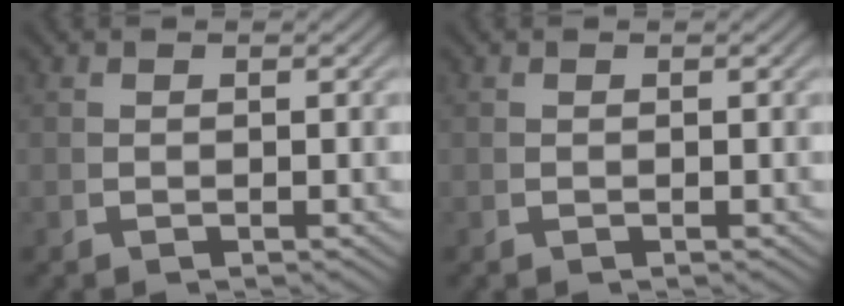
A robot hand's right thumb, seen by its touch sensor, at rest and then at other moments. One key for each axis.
{"total": 0.0}